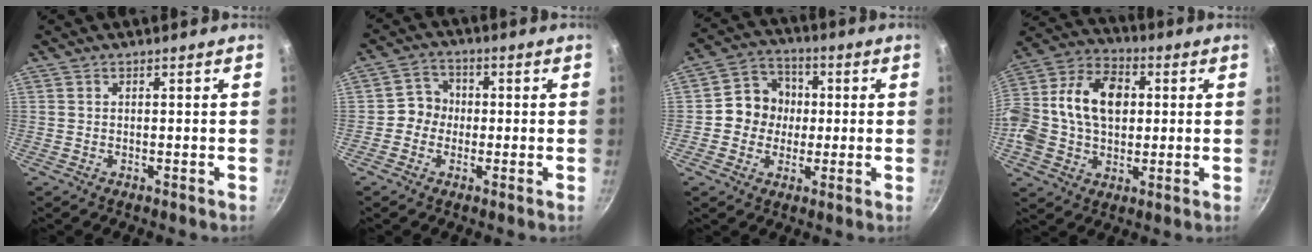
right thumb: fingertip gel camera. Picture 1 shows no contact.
{"total": 4.9, "force": [-0.6, 4.6, 1.6], "torque": [0.009, 0.014, -0.024]}
{"total": 9.2, "force": [0.0, 8.5, 3.6], "torque": [-0.014, 0.019, -0.019]}
{"total": 19.7, "force": [1.7, 14.1, 13.6], "torque": [-0.234, 0.037, 0.014]}